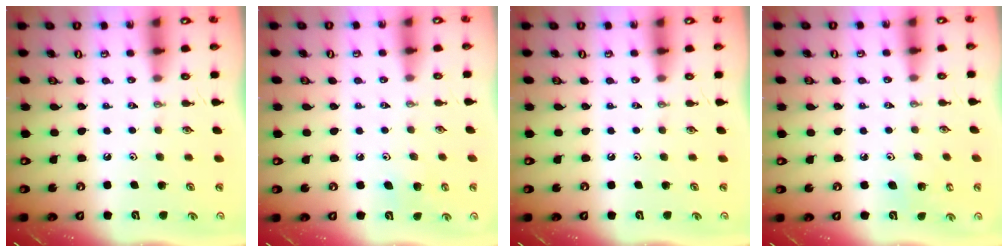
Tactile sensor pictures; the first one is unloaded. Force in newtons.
{"total": 4.2, "press": 4.2, "slide": 0.4}
{"total": 0.0}
{"total": 5.3, "press": 5.3, "slide": 0.5}